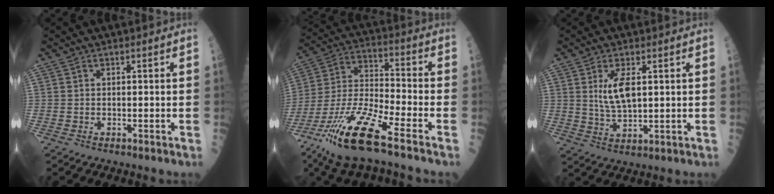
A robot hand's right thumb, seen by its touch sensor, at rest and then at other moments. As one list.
[{"total": 18.9, "force": [-11.3, 2.8, 14.9], "torque": [-0.343, 0.016, -0.213]}, {"total": 6.6, "force": [1.8, 2.6, 5.8], "torque": [-0.106, -0.016, 0.042]}]